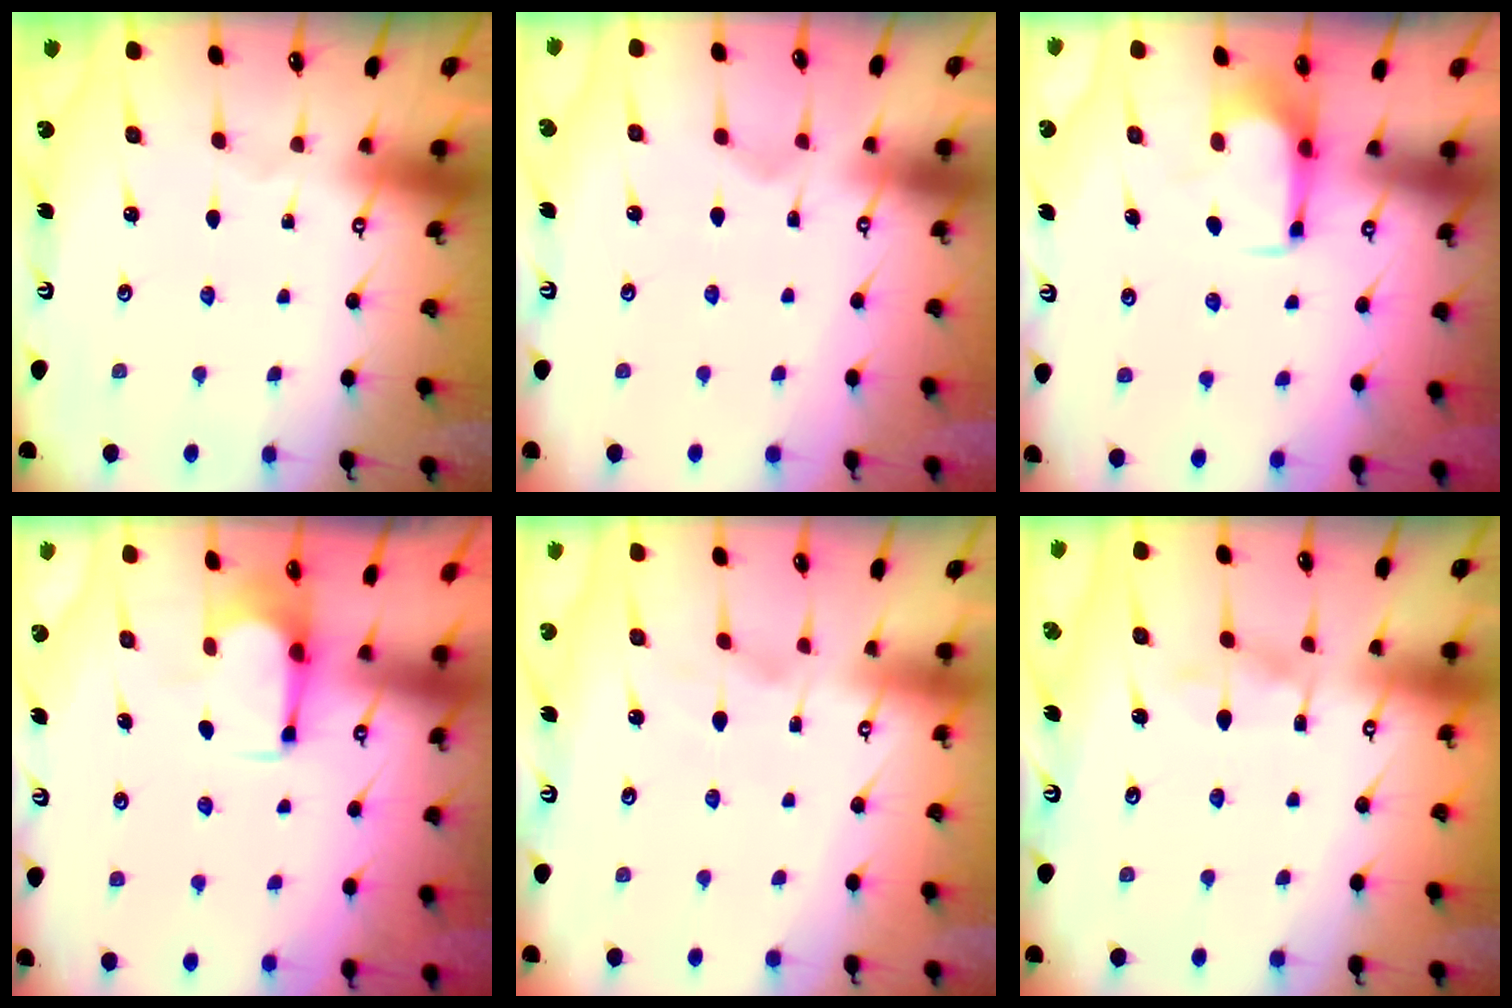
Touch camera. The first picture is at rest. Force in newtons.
{"total": 2.8, "press": 2.6, "slide": 1.2}
{"total": 2.0, "press": 2.0, "slide": 0.4}
{"total": 2.0, "press": 1.8, "slide": 0.8}
{"total": 1.8, "press": 1.4, "slide": 1.1}
{"total": 7.0, "press": 6.9, "slide": 0.6}